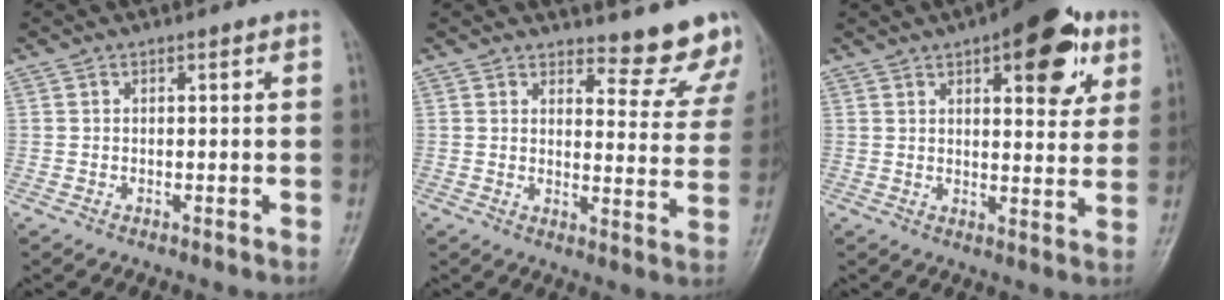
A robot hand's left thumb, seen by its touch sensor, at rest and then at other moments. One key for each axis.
{"total": 10.8, "fx": 10.3, "fy": 2.9, "fz": 1.4, "tx": 0.024, "ty": -0.099, "tz": 0.106}
{"total": 14.4, "fx": 6.9, "fy": 6.0, "fz": 11.1, "tx": -0.104, "ty": -0.018, "tz": 0.086}